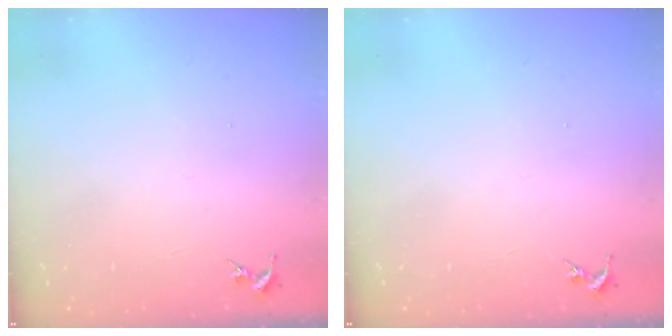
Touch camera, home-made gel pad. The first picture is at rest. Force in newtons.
{"total": 0.0}